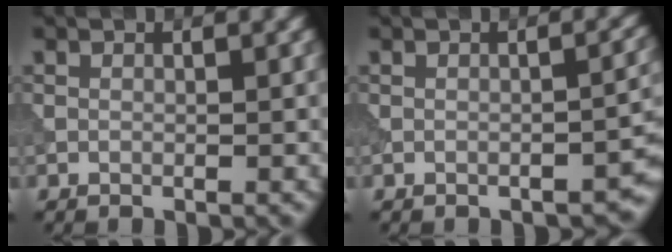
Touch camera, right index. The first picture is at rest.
{"total": 2.8, "force": [-1.8, 1.0, 1.9], "torque": [-0.019, 0.005, -0.023]}